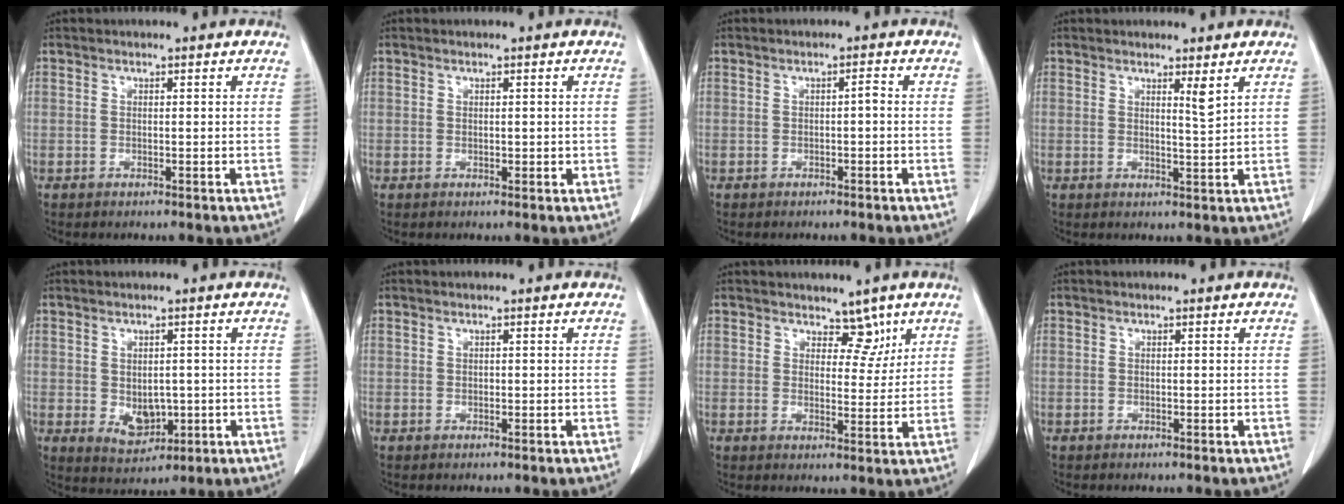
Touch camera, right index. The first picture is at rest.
{"total": 0.9, "force": [0.1, 0.7, 0.5], "torque": [-0.005, 0.000, 0.003]}
{"total": 1.0, "force": [-0.2, 0.2, 0.9], "torque": [-0.014, 0.002, -0.002]}
{"total": 2.3, "force": [1.6, 0.0, 1.7], "torque": [-0.030, -0.012, 0.027]}
{"total": 4.9, "force": [-0.5, 3.4, 3.5], "torque": [-0.055, -0.005, 0.010]}
{"total": 0.0}
{"total": 3.9, "force": [2.8, 2.3, 1.5], "torque": [-0.006, -0.005, 0.043]}
{"total": 0.0}